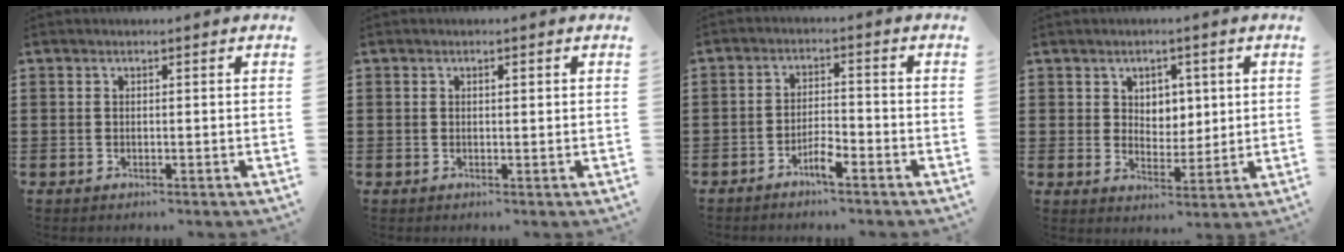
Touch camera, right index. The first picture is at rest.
{"total": 0.8, "force": [0.2, 0.3, 0.7], "torque": [-0.014, 0.002, 0.003]}
{"total": 3.6, "force": [-2.7, 0.7, 2.4], "torque": [-0.051, 0.004, -0.054]}
{"total": 3.9, "force": [1.9, 3.2, 1.1], "torque": [-0.028, 0.008, 0.031]}